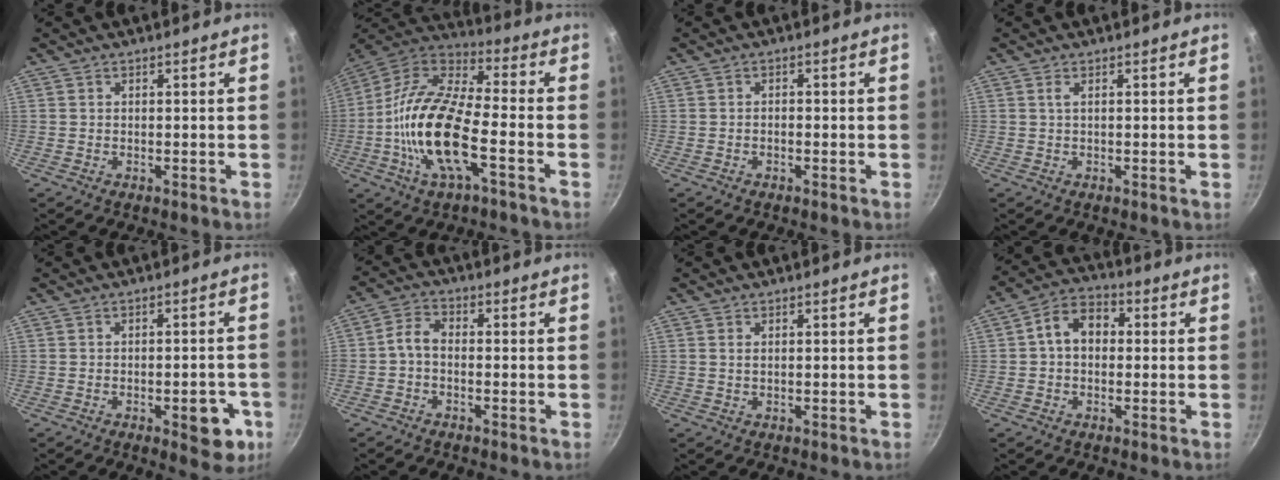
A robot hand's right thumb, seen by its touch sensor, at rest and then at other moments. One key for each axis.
{"total": 19.2, "fx": -5.0, "fy": 7.3, "fz": 17.0, "tx": -0.333, "ty": 0.037, "tz": -0.112}
{"total": 1.0, "fx": -0.5, "fy": 0.6, "fz": 0.6, "tx": -0.012, "ty": 0.006, "tz": -0.009}
{"total": 0.9, "fx": 0.2, "fy": 0.0, "fz": 0.9, "tx": -0.018, "ty": -0.001, "tz": 0.004}
{"total": 7.7, "fx": -2.8, "fy": 3.6, "fz": 6.2, "tx": -0.051, "ty": 0.018, "tz": -0.029}
{"total": 3.7, "fx": -1.3, "fy": 2.2, "fz": 2.7, "tx": -0.061, "ty": 0.025, "tz": -0.034}
{"total": 0.7, "fx": 0.3, "fy": 0.3, "fz": 0.6, "tx": -0.011, "ty": 0.001, "tz": 0.005}
{"total": 8.1, "fx": 0.7, "fy": 5.9, "fz": 5.5, "tx": -0.063, "ty": 0.026, "tz": -0.004}